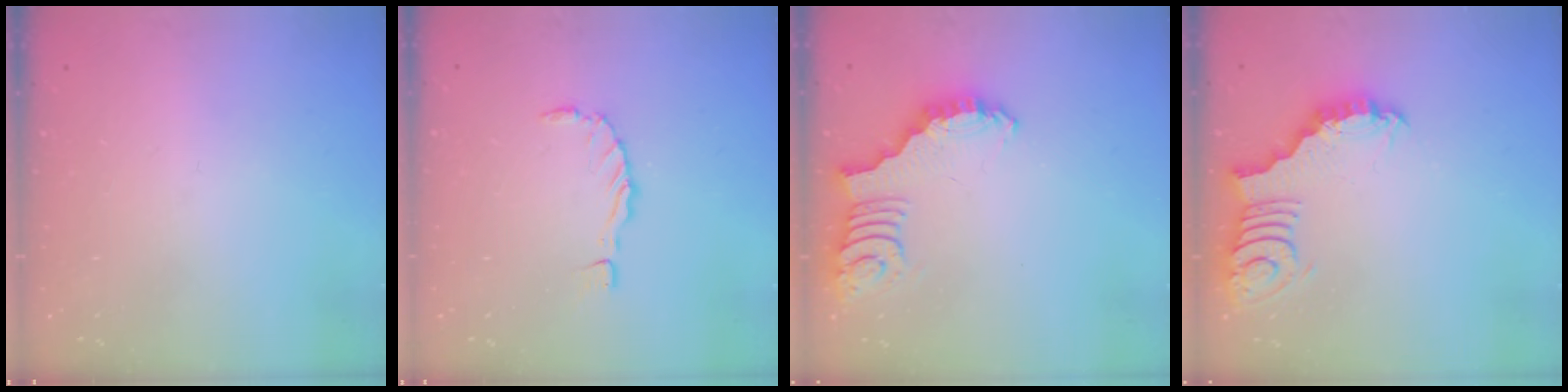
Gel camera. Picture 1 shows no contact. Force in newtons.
{"total": 0.0}
{"total": 2.7, "press": 2.6, "slide": 0.5}
{"total": 3.1, "press": 3.0, "slide": 0.3}